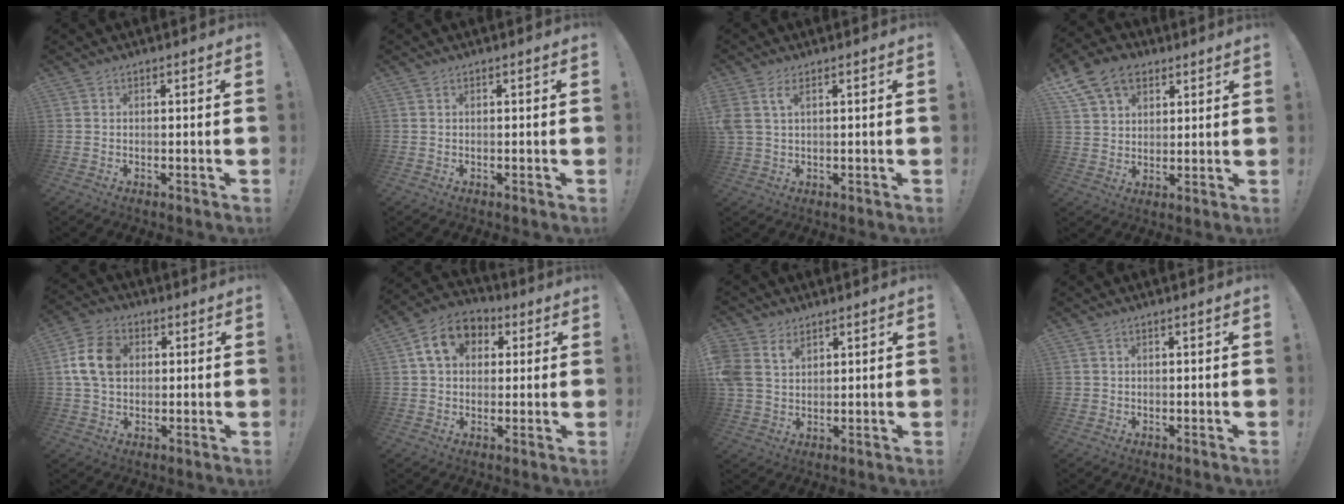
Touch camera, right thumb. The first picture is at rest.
{"total": 0.0}
{"total": 4.2, "force": [1.7, 1.6, 3.5], "torque": [-0.066, -0.006, 0.030]}
{"total": 11.8, "force": [7.0, 8.0, 5.1], "torque": [-0.094, -0.027, 0.141]}
{"total": 11.8, "force": [2.1, 8.8, 7.6], "torque": [-0.139, 0.010, 0.041]}
{"total": 11.7, "force": [4.0, 8.9, 6.4], "torque": [-0.099, 0.001, 0.080]}
{"total": 7.2, "force": [3.7, 5.2, 3.4], "torque": [-0.076, -0.016, 0.072]}
{"total": 1.1, "force": [0.1, 1.1, 0.2], "torque": [-0.003, 0.002, 0.003]}